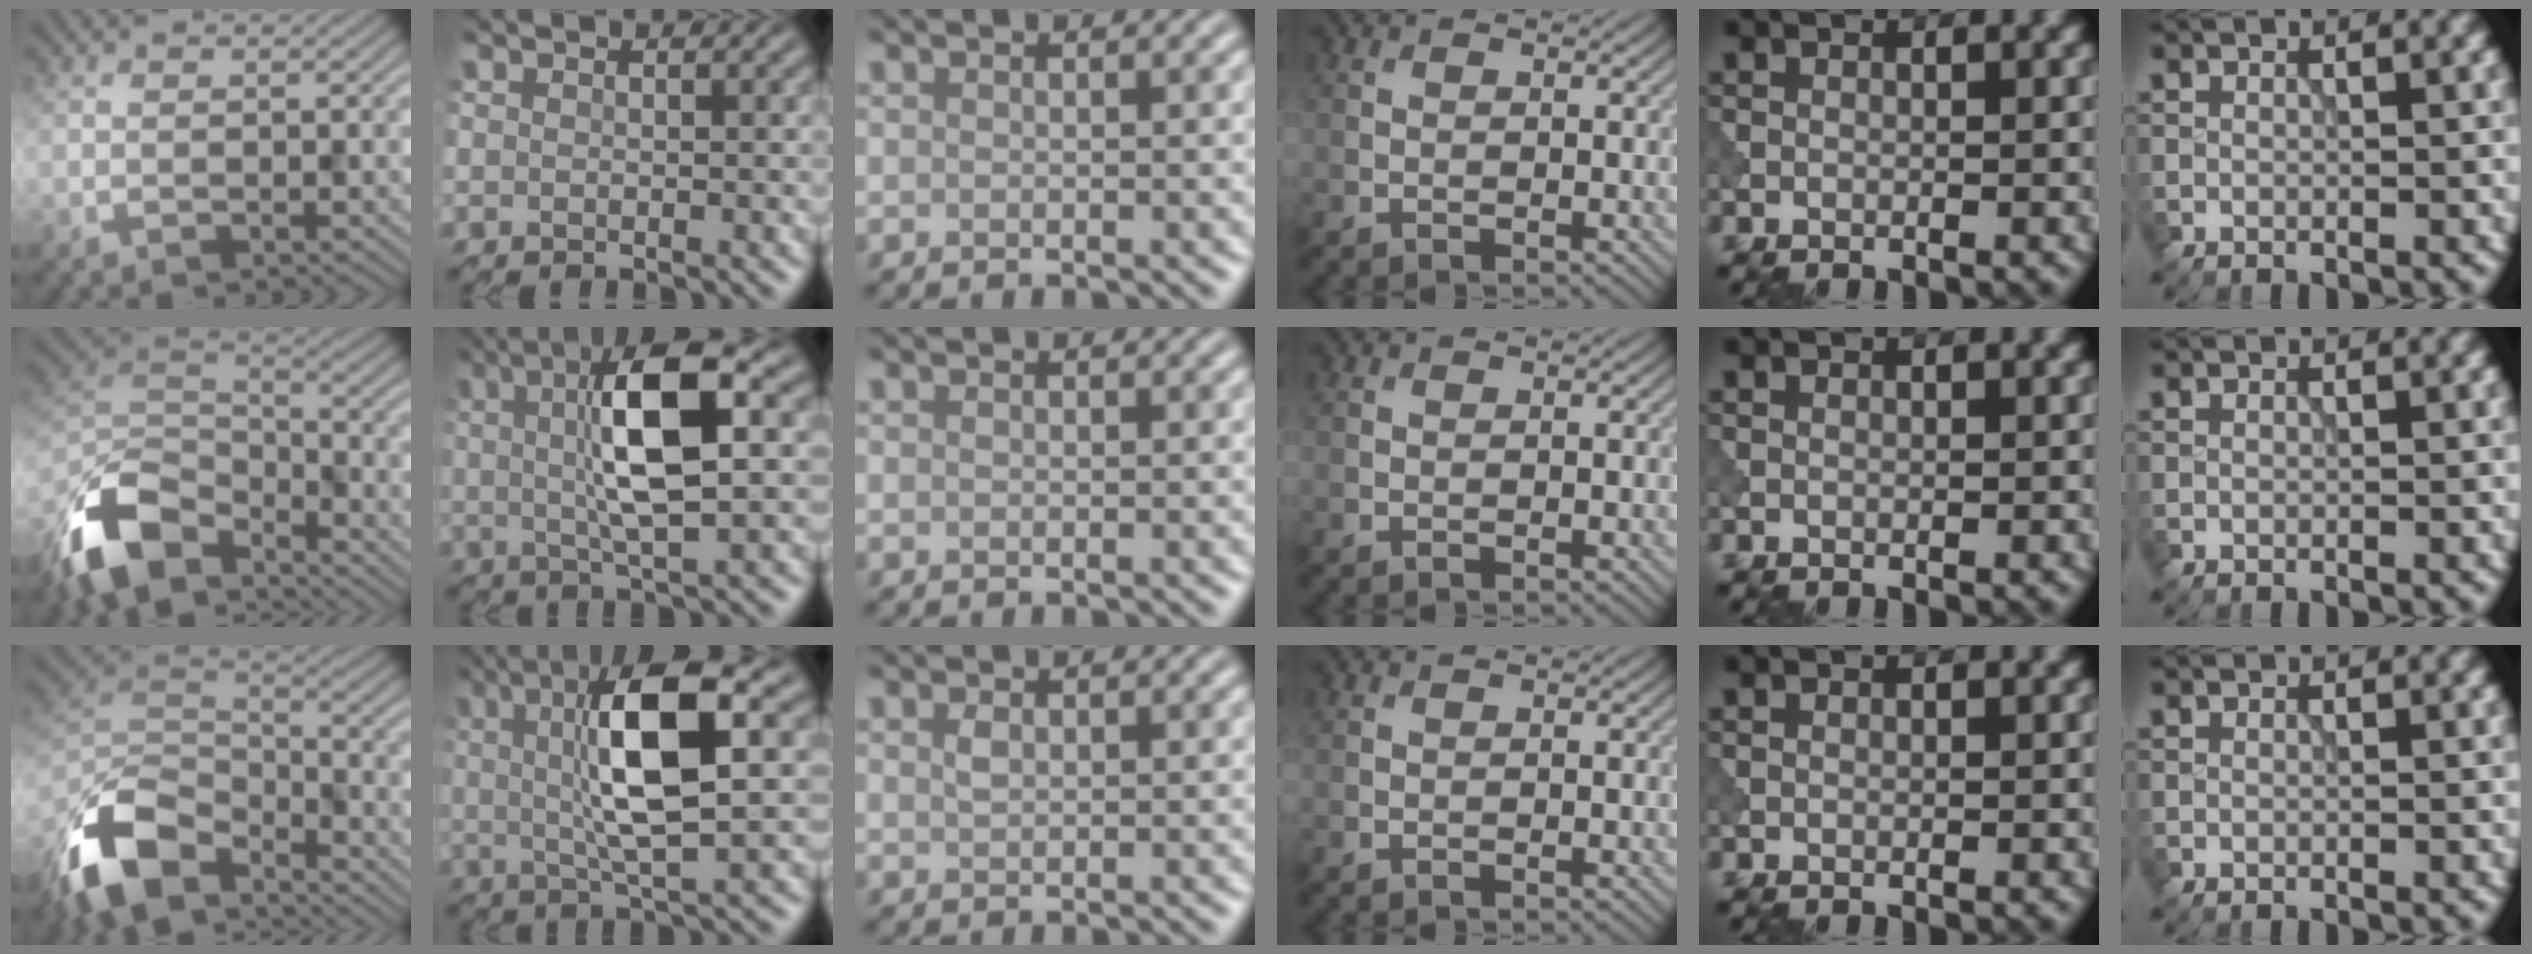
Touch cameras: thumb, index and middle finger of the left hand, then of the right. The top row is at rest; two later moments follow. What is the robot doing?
{"motion": "shake", "object": "bell"}